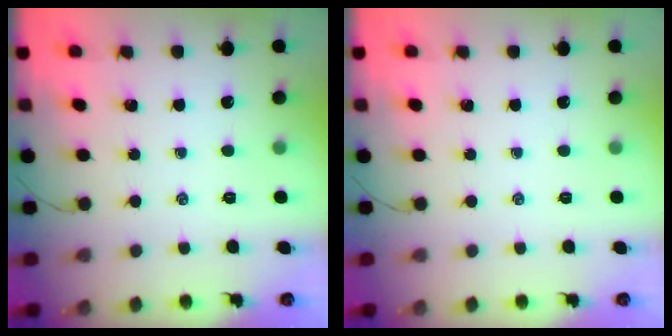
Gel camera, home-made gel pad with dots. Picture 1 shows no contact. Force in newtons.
{"total": 0.0}